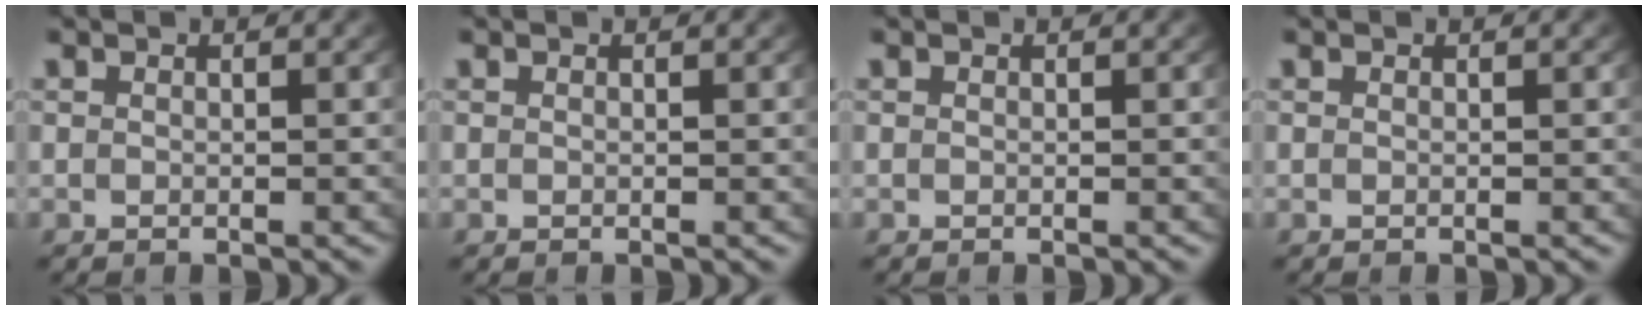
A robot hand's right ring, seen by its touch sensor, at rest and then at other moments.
{"total": 0.0}
{"total": 0.0}
{"total": 0.0}